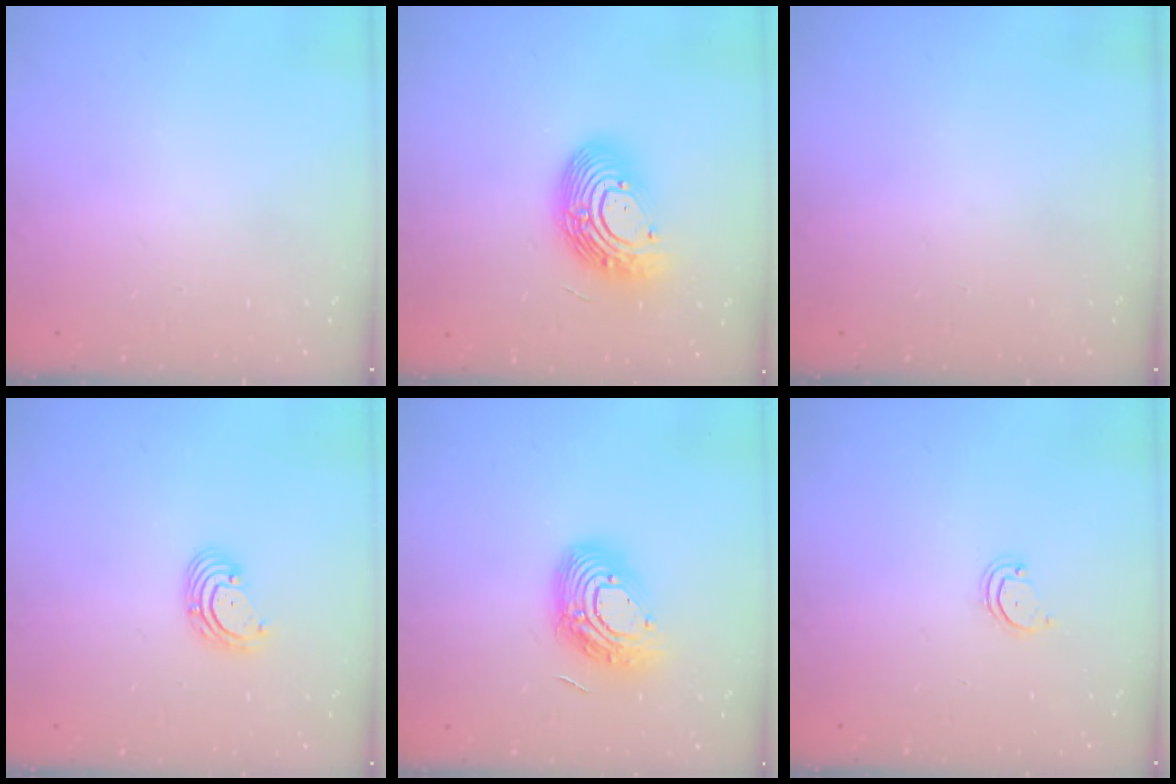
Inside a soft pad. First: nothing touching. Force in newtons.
{"total": 15.1, "press": 15.1, "slide": 1.4}
{"total": 0.0}
{"total": 2.8, "press": 2.8, "slide": 0.2}
{"total": 14.8, "press": 14.7, "slide": 1.0}
{"total": 2.5, "press": 2.5, "slide": 0.2}